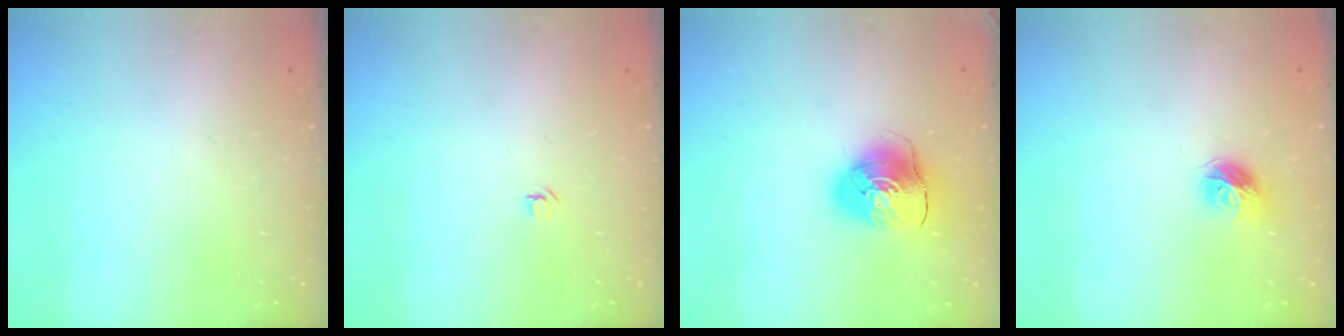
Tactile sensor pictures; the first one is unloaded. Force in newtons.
{"total": 3.2, "press": 3.2, "slide": 0.3}
{"total": 9.8, "press": 9.7, "slide": 1.6}
{"total": 9.4, "press": 9.4, "slide": 0.5}